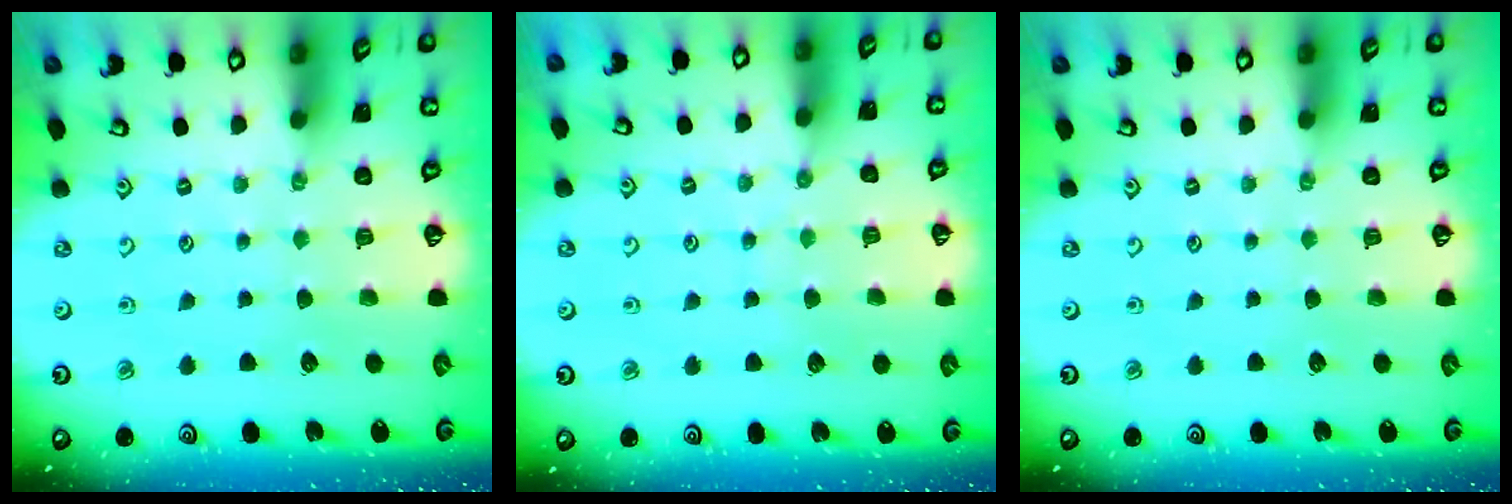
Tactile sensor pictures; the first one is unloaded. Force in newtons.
{"total": 5.3, "press": 5.3, "slide": 0.6}
{"total": 0.0}